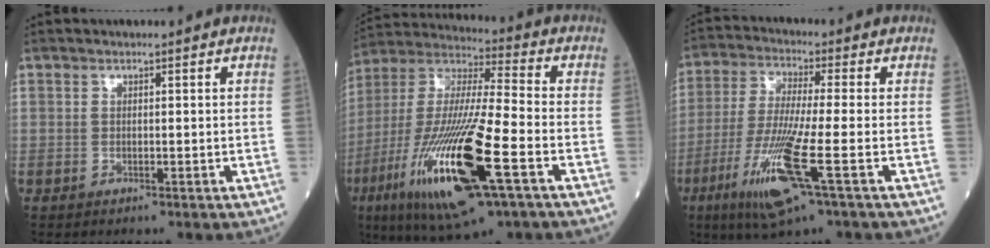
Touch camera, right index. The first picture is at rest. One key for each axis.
{"total": 24.5, "fx": -9.0, "fy": 3.3, "fz": 22.5, "tx": -0.483, "ty": -0.047, "tz": -0.161}
{"total": 12.7, "fx": -5.1, "fy": -0.1, "fz": 11.6, "tx": -0.246, "ty": -0.028, "tz": -0.099}